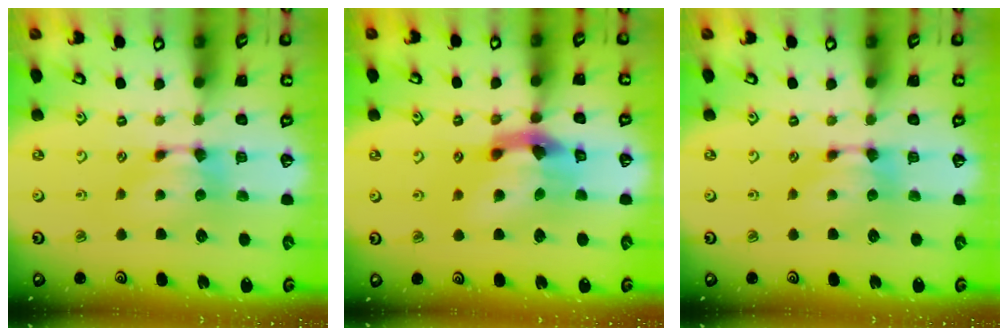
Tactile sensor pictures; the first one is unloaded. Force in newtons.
{"total": 7.4, "press": 6.9, "slide": 2.6}
{"total": 0.0}